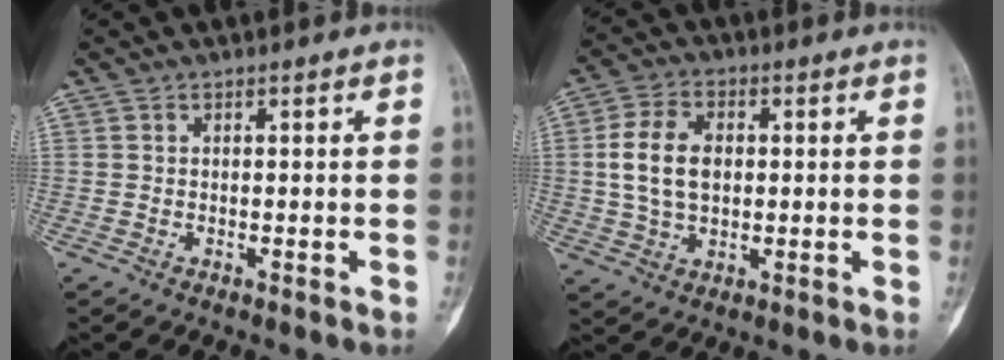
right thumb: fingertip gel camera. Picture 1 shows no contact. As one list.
[{"total": 9.8, "force": [0.8, 6.5, 7.2], "torque": [-0.130, 0.008, 0.017]}]